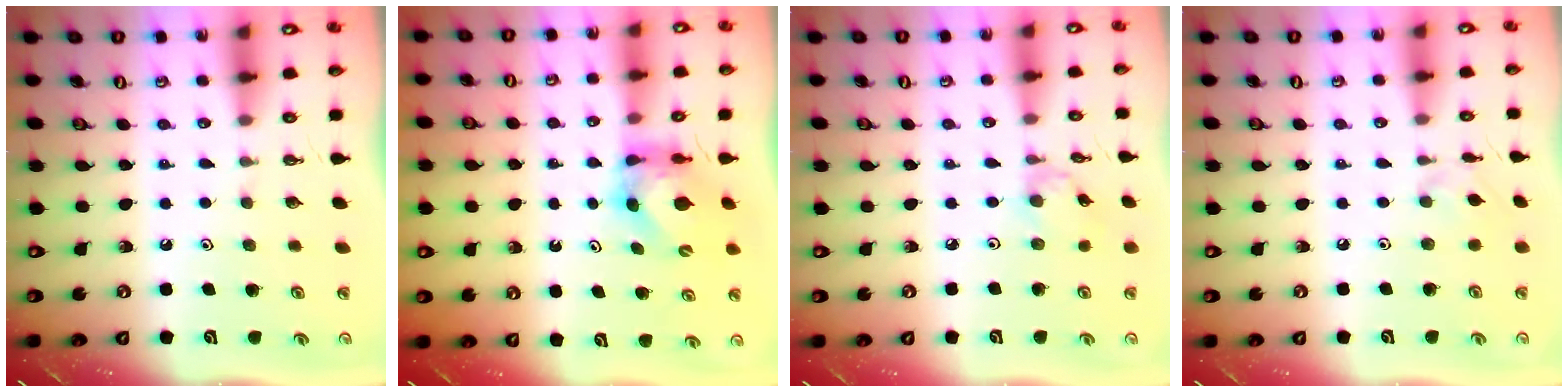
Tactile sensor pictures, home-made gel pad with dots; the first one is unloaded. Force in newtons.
{"total": 5.5, "press": 5.5, "slide": 0.6}
{"total": 1.4, "press": 1.4, "slide": 0.1}
{"total": 2.4, "press": 2.4, "slide": 0.5}